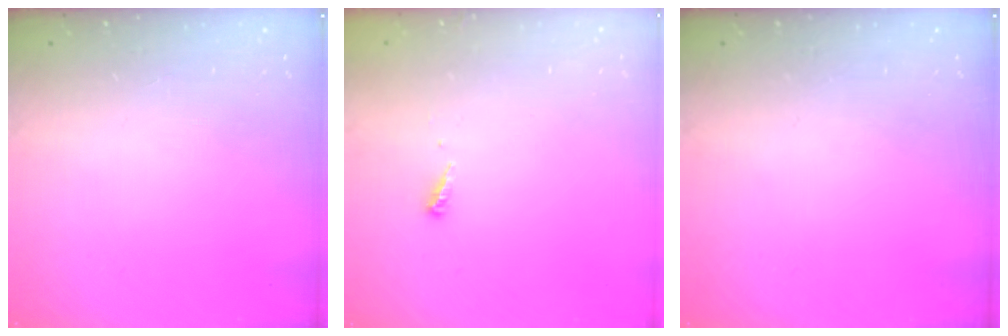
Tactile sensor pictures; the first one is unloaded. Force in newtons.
{"total": 3.5, "press": 3.5, "slide": 0.2}
{"total": 0.0}